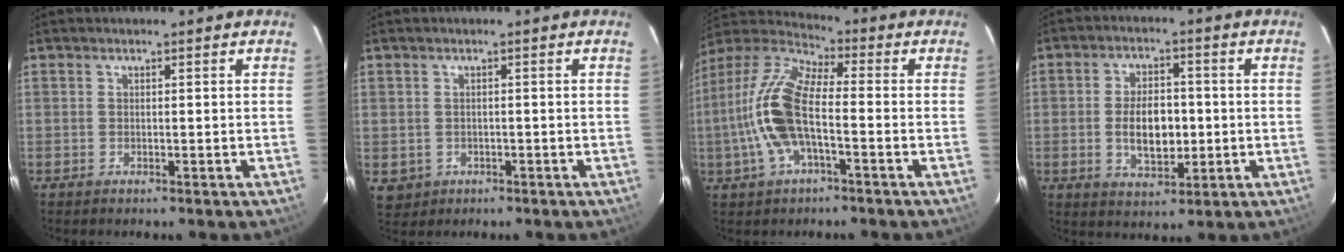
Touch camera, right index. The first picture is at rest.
{"total": 3.7, "force": [-0.6, 3.5, 0.9], "torque": [-0.023, -0.001, 0.003]}
{"total": 14.8, "force": [-3.0, 5.7, 13.3], "torque": [-0.280, 0.005, -0.065]}
{"total": 8.6, "force": [-1.0, 4.8, 7.1], "torque": [-0.135, 0.004, -0.010]}